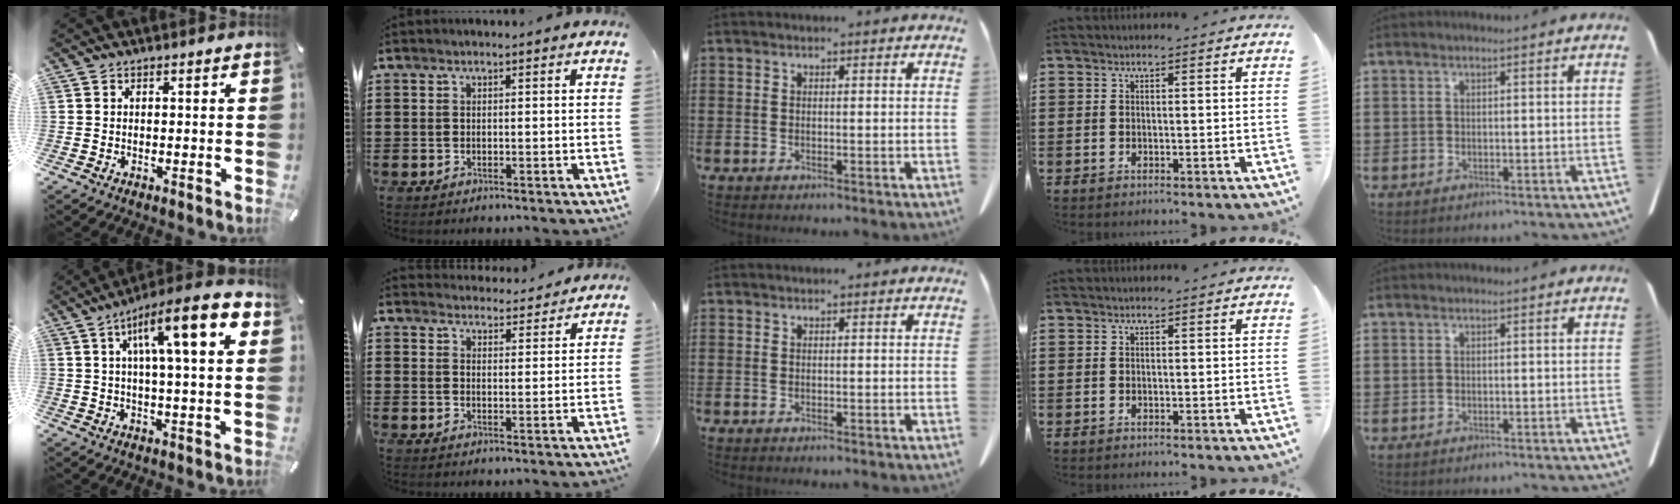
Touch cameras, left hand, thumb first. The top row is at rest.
{"thumb": {"total": 15.1, "force": [5.6, 3.0, 13.7], "torque": [-0.220, -0.020, 0.082]}, "index": {"total": 3.7, "force": [3.7, 0.4, 0.1], "torque": [-0.005, -0.019, 0.066]}}